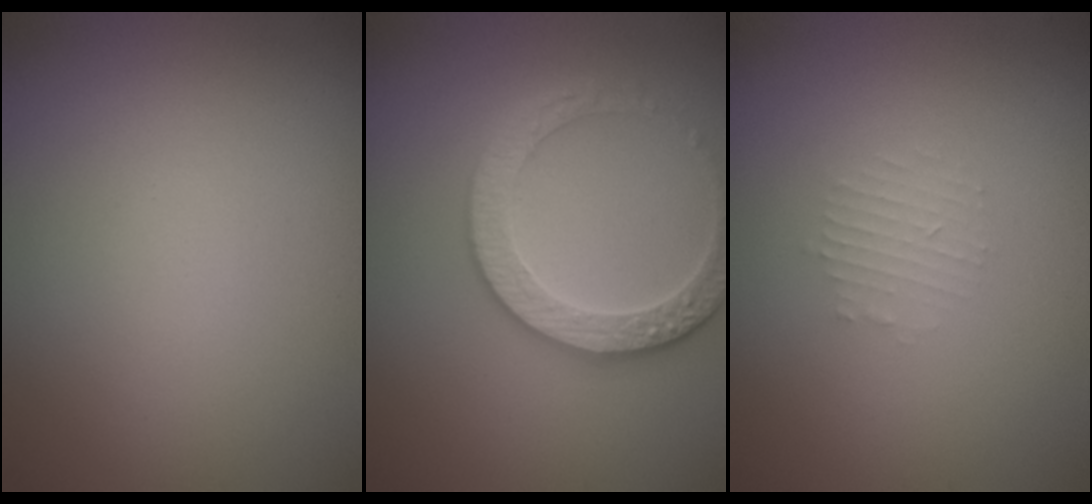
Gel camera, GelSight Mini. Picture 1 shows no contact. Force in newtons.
{"total": 3.8, "press": 3.8, "slide": 0.7}
{"total": 1.2, "press": 1.1, "slide": 0.2}